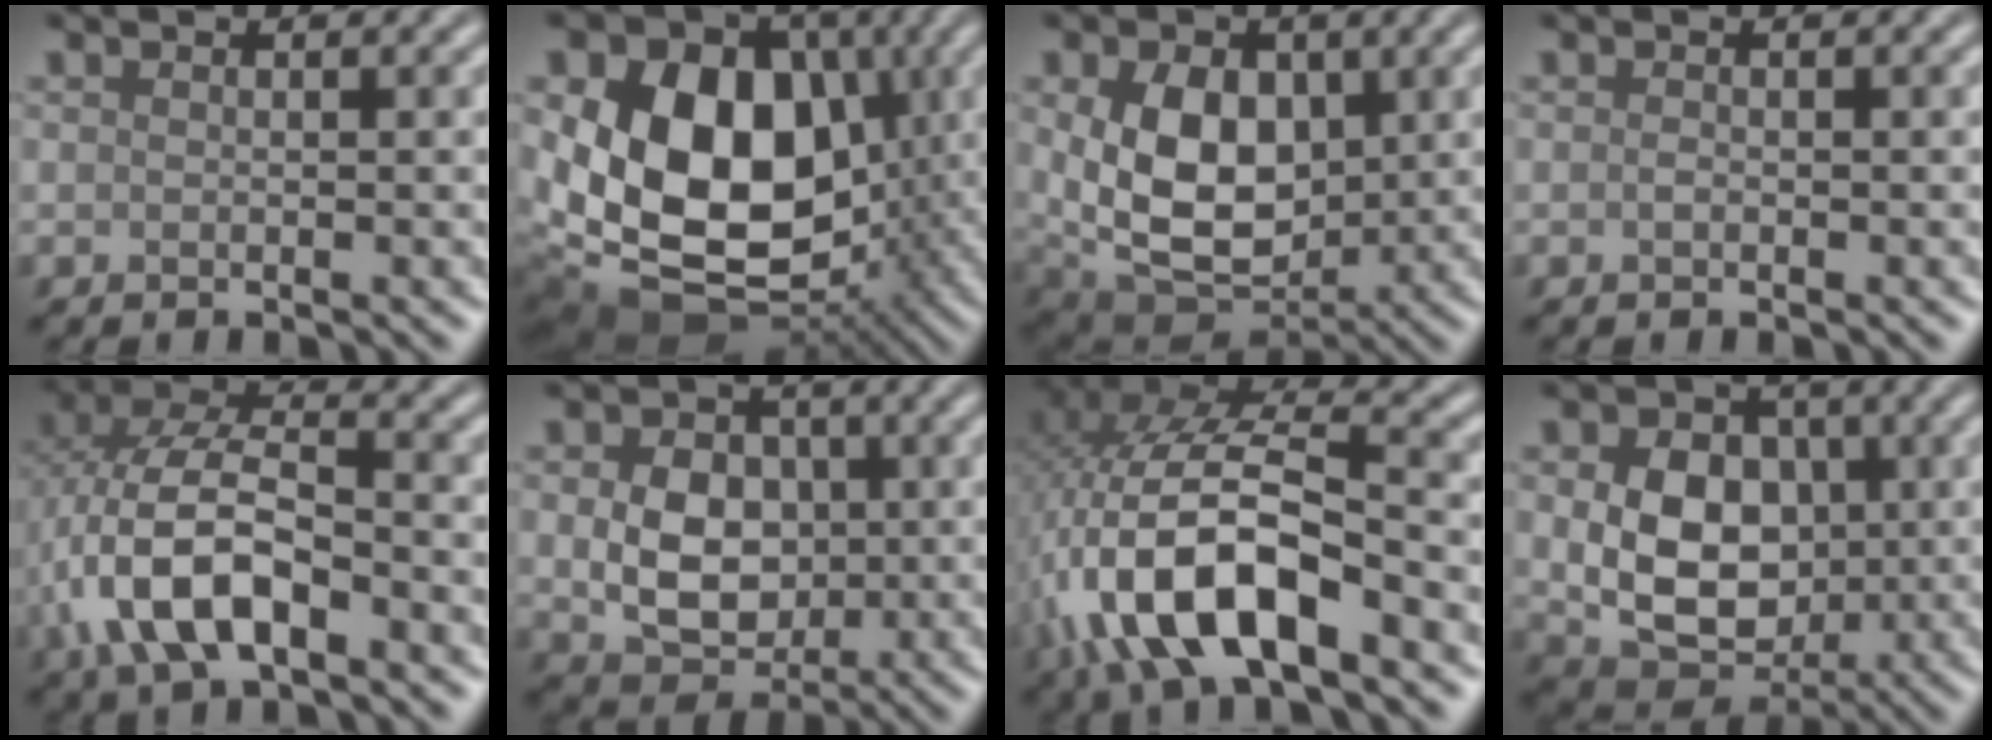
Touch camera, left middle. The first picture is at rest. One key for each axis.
{"total": 17.7, "fx": 0.2, "fy": 12.8, "fz": 12.2, "tx": -0.195, "ty": -0.004, "tz": 0.006}
{"total": 9.8, "fx": 0.9, "fy": 6.8, "fz": 7.0, "tx": -0.143, "ty": -0.015, "tz": 0.020}
{"total": 0.5, "fx": -0.2, "fy": 0.3, "fz": 0.4, "tx": -0.010, "ty": 0.001, "tz": -0.003}
{"total": 9.4, "fx": -2.8, "fy": 4.7, "fz": 7.6, "tx": -0.166, "ty": 0.007, "tz": -0.063}
{"total": 6.6, "fx": 0.1, "fy": 5.1, "fz": 4.2, "tx": -0.080, "ty": -0.007, "tz": 0.006}
{"total": 12.5, "fx": -4.5, "fy": 5.4, "fz": 10.3, "tx": -0.216, "ty": 0.002, "tz": -0.085}
{"total": 9.4, "fx": 0.4, "fy": 7.1, "fz": 6.2, "tx": -0.114, "ty": -0.017, "tz": 0.012}